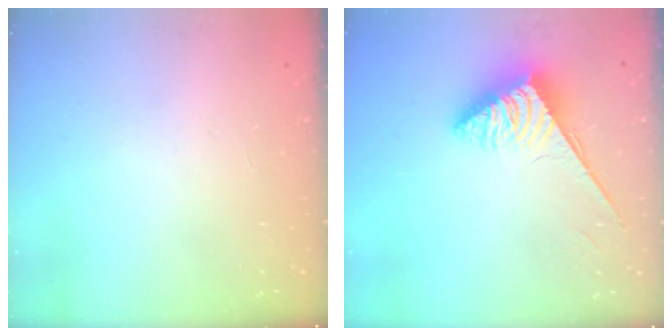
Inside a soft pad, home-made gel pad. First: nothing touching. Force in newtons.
{"total": 3.6, "press": 3.5, "slide": 0.6}